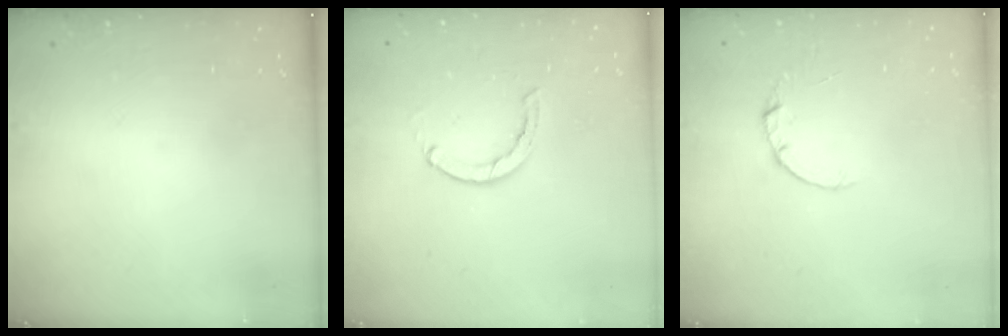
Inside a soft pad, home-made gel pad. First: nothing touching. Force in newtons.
{"total": 2.1, "press": 2.1, "slide": 0.3}
{"total": 2.0, "press": 2.0, "slide": 0.2}